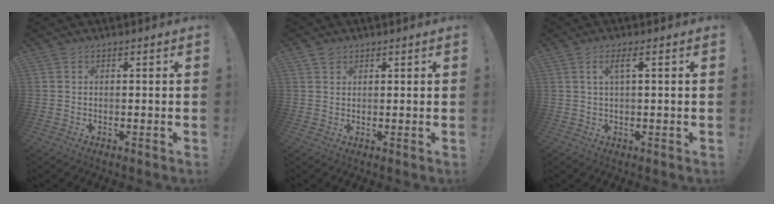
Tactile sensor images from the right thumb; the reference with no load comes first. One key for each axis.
{"total": 1.7, "fx": 1.3, "fy": 1.1, "fz": 0.3, "tx": 0.004, "ty": -0.006, "tz": 0.023}
{"total": 4.3, "fx": 1.8, "fy": 0.6, "fz": 3.9, "tx": -0.078, "ty": 0.004, "tz": 0.029}